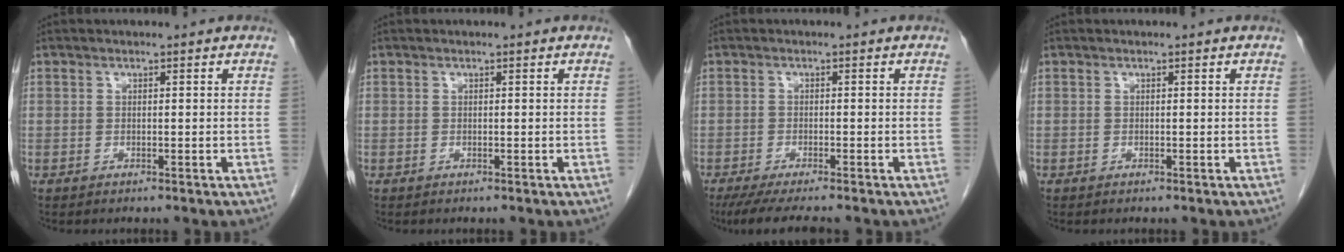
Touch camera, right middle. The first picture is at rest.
{"total": 0.0}
{"total": 7.1, "force": [-5.9, 0.4, 3.9], "torque": [-0.058, -0.020, -0.093]}
{"total": 0.0}